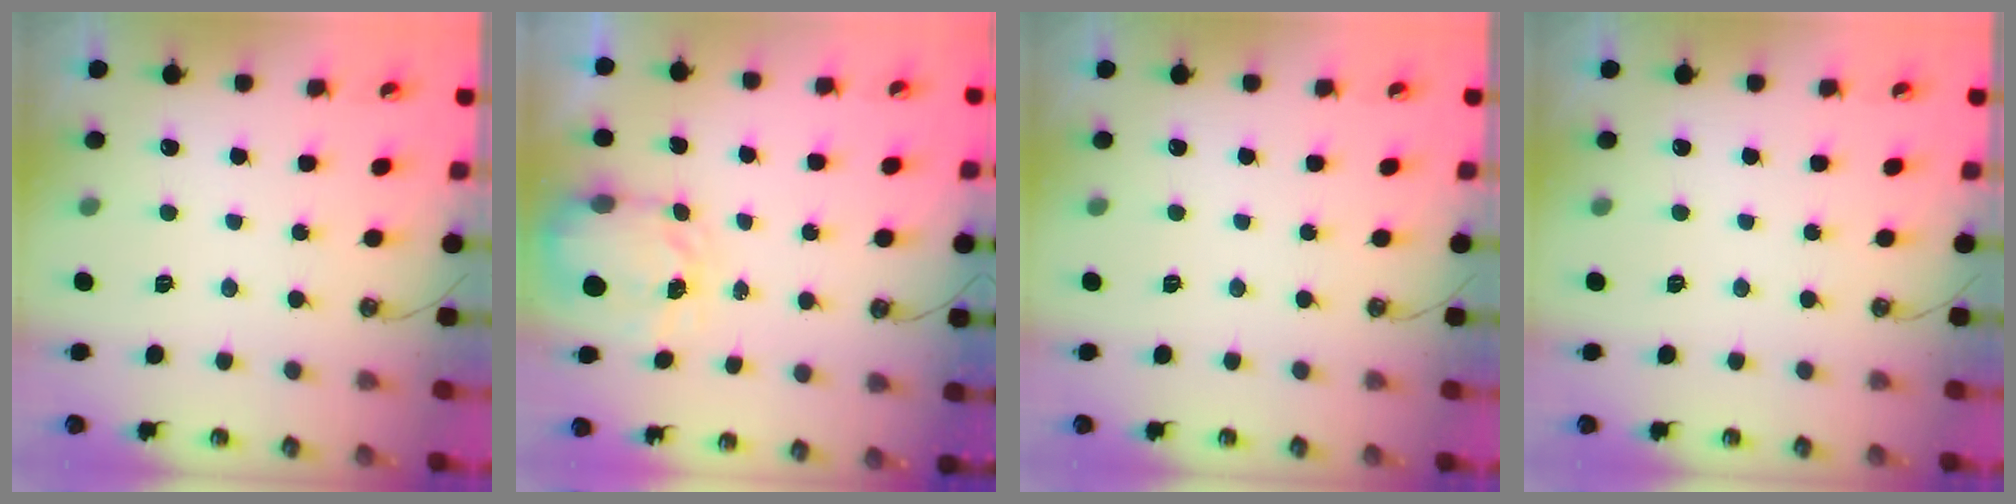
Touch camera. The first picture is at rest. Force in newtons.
{"total": 3.9, "press": 3.8, "slide": 0.5}
{"total": 0.0}
{"total": 0.0}